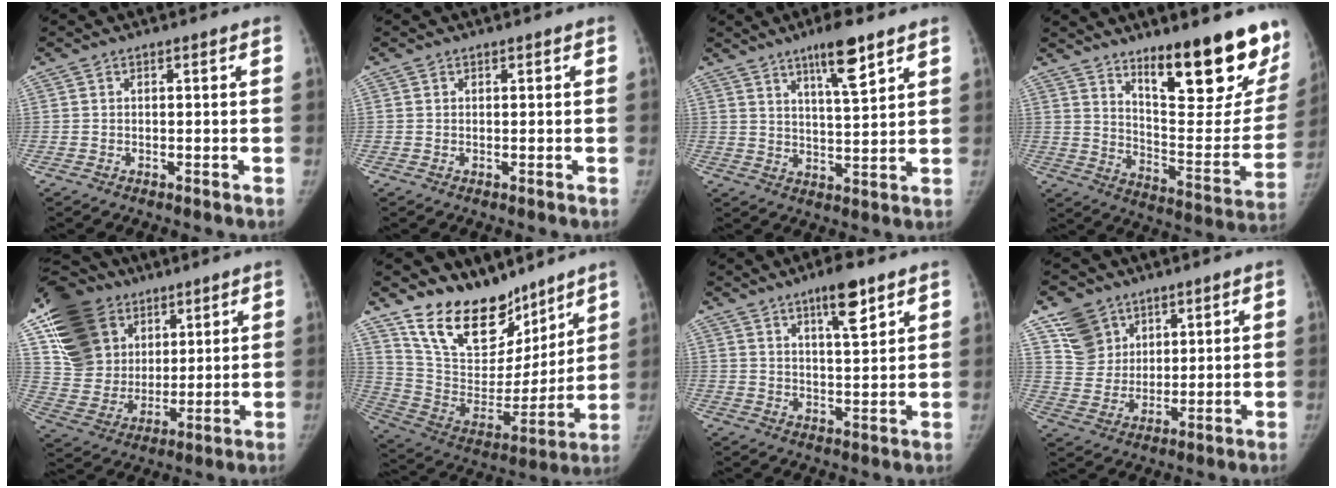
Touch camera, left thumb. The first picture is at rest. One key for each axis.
{"total": 0.0}
{"total": 8.7, "fx": 5.6, "fy": 1.5, "fz": 6.4, "tx": -0.102, "ty": -0.033, "tz": 0.097}
{"total": 23.8, "fx": 15.6, "fy": 6.3, "fz": 16.9, "tx": -0.192, "ty": -0.107, "tz": 0.237}
{"total": 21.4, "fx": 9.8, "fy": 16.7, "fz": 9.3, "tx": -0.152, "ty": -0.002, "tz": 0.189}
{"total": 21.0, "fx": 16.7, "fy": 10.4, "fz": 7.4, "tx": -0.070, "ty": -0.100, "tz": 0.290}
{"total": 7.6, "fx": 4.8, "fy": 1.9, "fz": 5.6, "tx": -0.079, "ty": -0.029, "tz": 0.077}
{"total": 8.8, "fx": 5.7, "fy": 6.5, "fz": 1.6, "tx": 0.001, "ty": -0.036, "tz": 0.119}